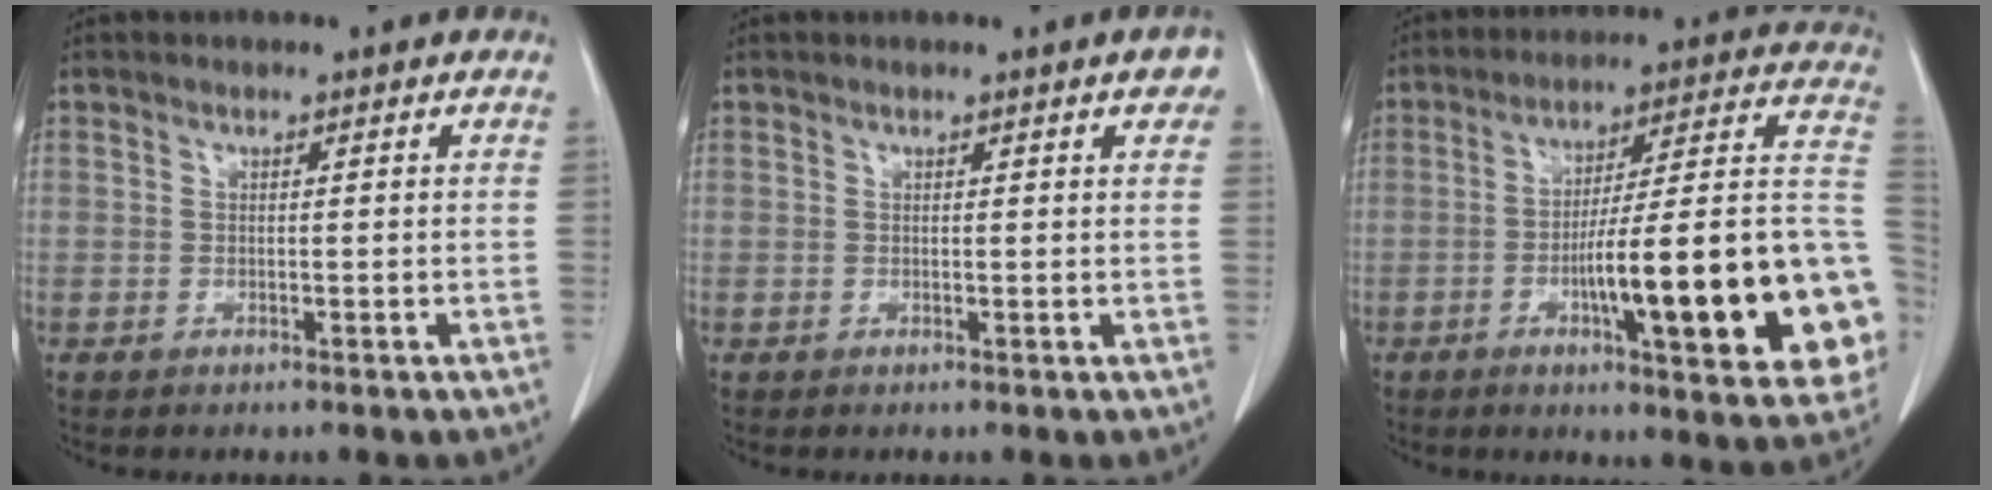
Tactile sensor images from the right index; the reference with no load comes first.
{"total": 2.4, "force": [1.3, 0.4, 2.0], "torque": [-0.018, 0.002, 0.009]}
{"total": 25.3, "force": [-6.4, 3.3, 24.2], "torque": [-0.244, 0.021, -0.083]}